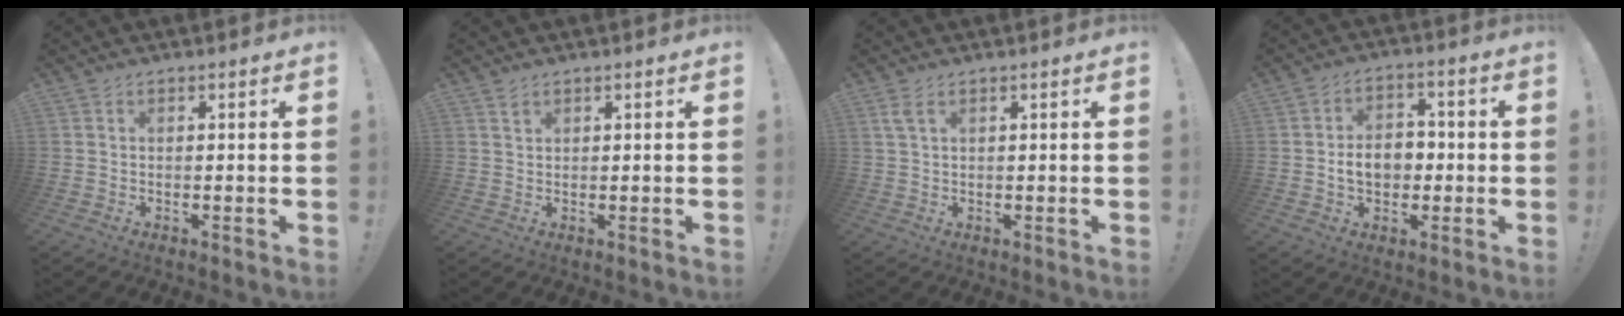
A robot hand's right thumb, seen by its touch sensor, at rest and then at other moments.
{"total": 1.3, "force": [0.9, 0.7, 0.4], "torque": [0.008, -0.007, 0.015]}
{"total": 2.9, "force": [1.4, 1.3, 2.3], "torque": [-0.046, 0.003, 0.025]}
{"total": 8.5, "force": [-0.9, 6.3, 5.6], "torque": [-0.079, 0.012, -0.016]}